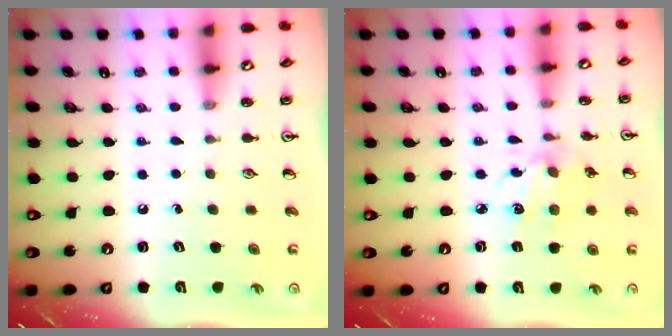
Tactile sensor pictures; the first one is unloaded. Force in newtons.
{"total": 7.2, "press": 7.2, "slide": 0.4}